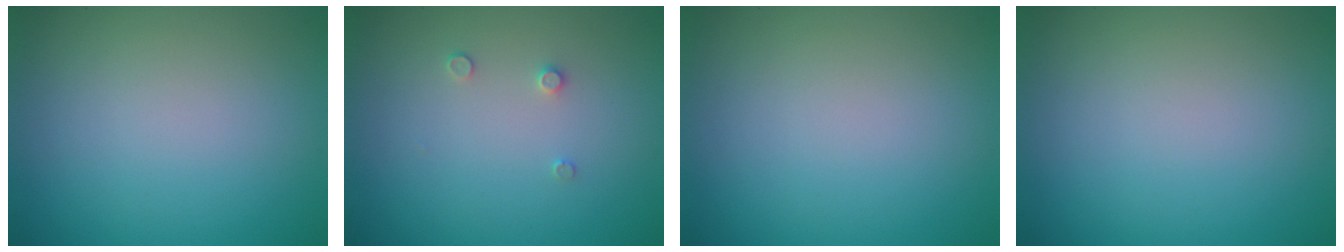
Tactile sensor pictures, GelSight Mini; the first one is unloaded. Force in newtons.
{"total": 0.8, "press": 0.8, "slide": 0.0}
{"total": 0.0}
{"total": 0.0}